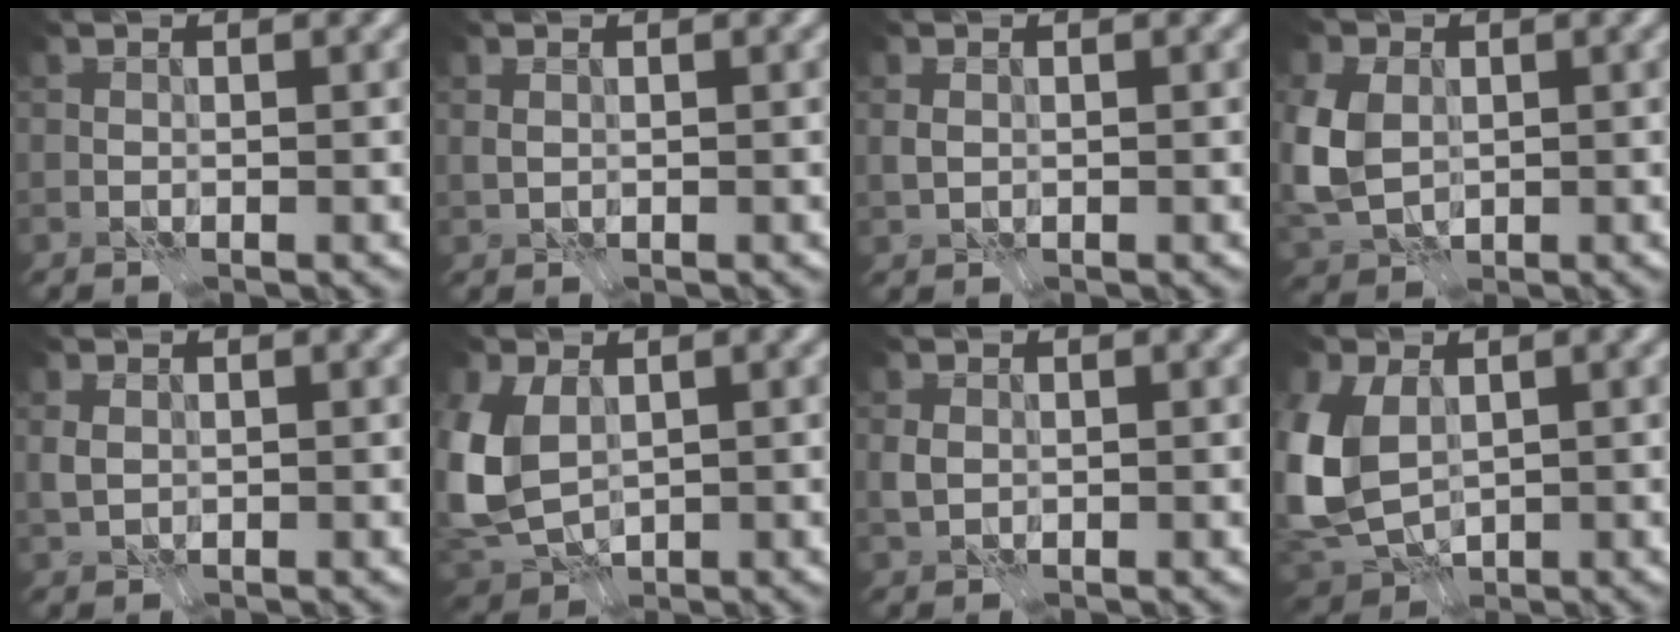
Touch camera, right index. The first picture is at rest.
{"total": 0.7, "force": [0.2, 0.5, 0.5], "torque": [-0.015, 0.001, 0.006]}
{"total": 1.2, "force": [0.1, 0.9, 0.7], "torque": [-0.019, 0.000, 0.003]}
{"total": 6.5, "force": [0.2, 4.9, 4.2], "torque": [-0.123, -0.002, 0.001]}
{"total": 1.6, "force": [0.1, 1.2, 1.0], "torque": [-0.027, 0.000, 0.005]}
{"total": 7.1, "force": [0.7, 5.0, 5.1], "torque": [-0.131, -0.008, 0.012]}
{"total": 1.3, "force": [0.0, 1.1, 0.8], "torque": [-0.019, 0.001, 0.000]}
{"total": 8.5, "force": [0.6, 5.9, 6.0], "torque": [-0.167, -0.011, 0.009]}